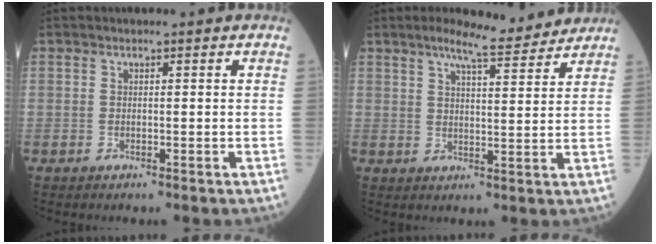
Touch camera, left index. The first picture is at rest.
{"total": 7.9, "force": [7.0, 0.7, 3.6], "torque": [-0.062, 0.008, 0.097]}